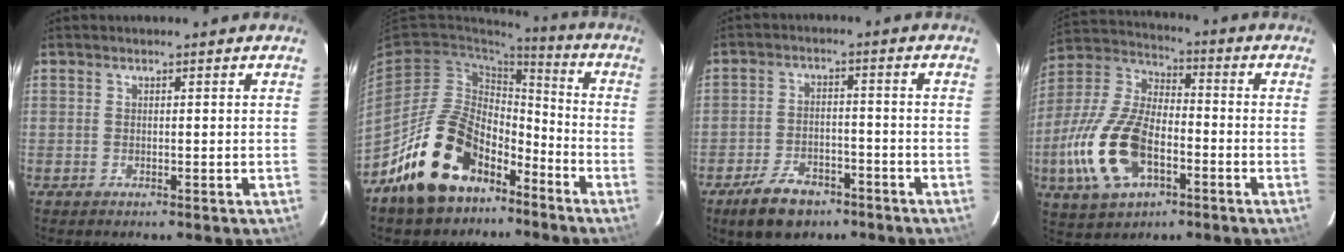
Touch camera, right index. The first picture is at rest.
{"total": 18.8, "force": [-12.0, 11.0, 9.5], "torque": [-0.195, 0.028, -0.182]}
{"total": 9.2, "force": [-6.3, 4.9, 4.5], "torque": [-0.110, 0.007, -0.097]}
{"total": 18.3, "force": [-6.3, 9.6, 14.3], "torque": [-0.326, -0.006, -0.114]}